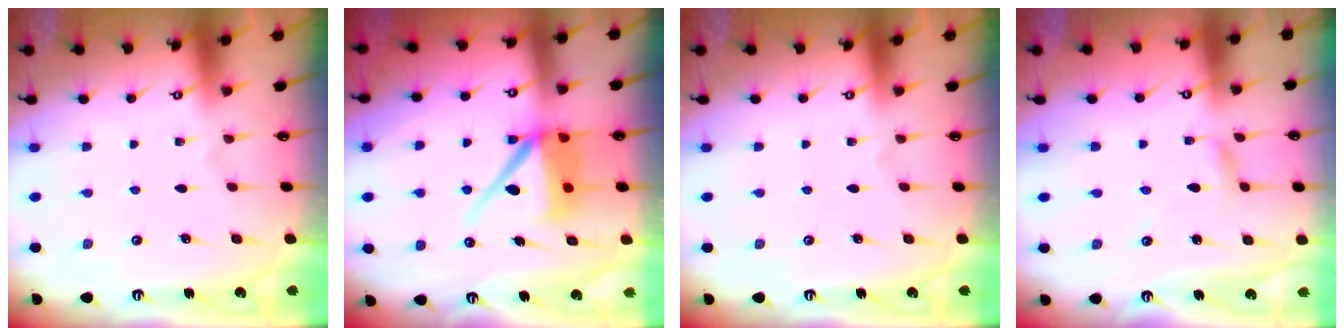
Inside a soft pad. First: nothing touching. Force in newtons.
{"total": 10.0, "press": 9.9, "slide": 1.3}
{"total": 0.0}
{"total": 2.6, "press": 2.6, "slide": 0.3}